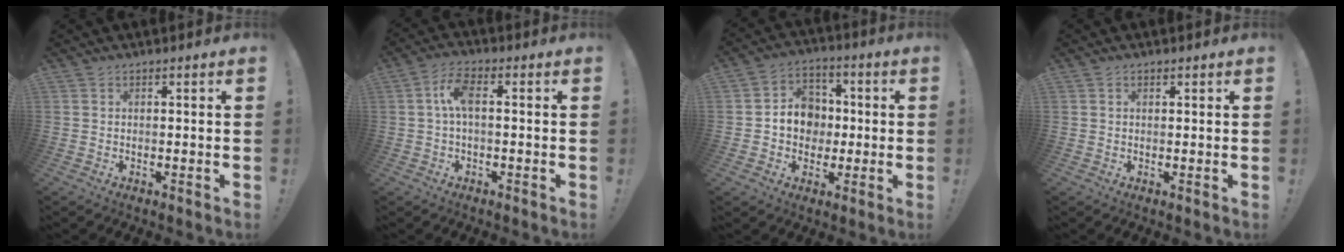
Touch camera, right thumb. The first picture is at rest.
{"total": 6.6, "force": [0.4, 2.6, 6.1], "torque": [-0.123, 0.014, 0.008]}
{"total": 10.4, "force": [-0.7, 9.4, 4.3], "torque": [-0.061, 0.012, -0.005]}
{"total": 0.7, "force": [0.5, 0.4, 0.3], "torque": [-0.005, 0.001, 0.009]}